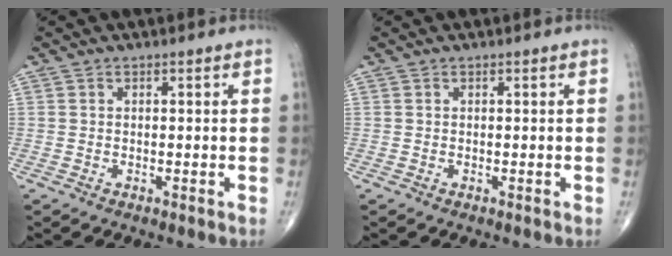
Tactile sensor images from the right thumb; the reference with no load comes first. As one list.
[{"total": 0.0}]